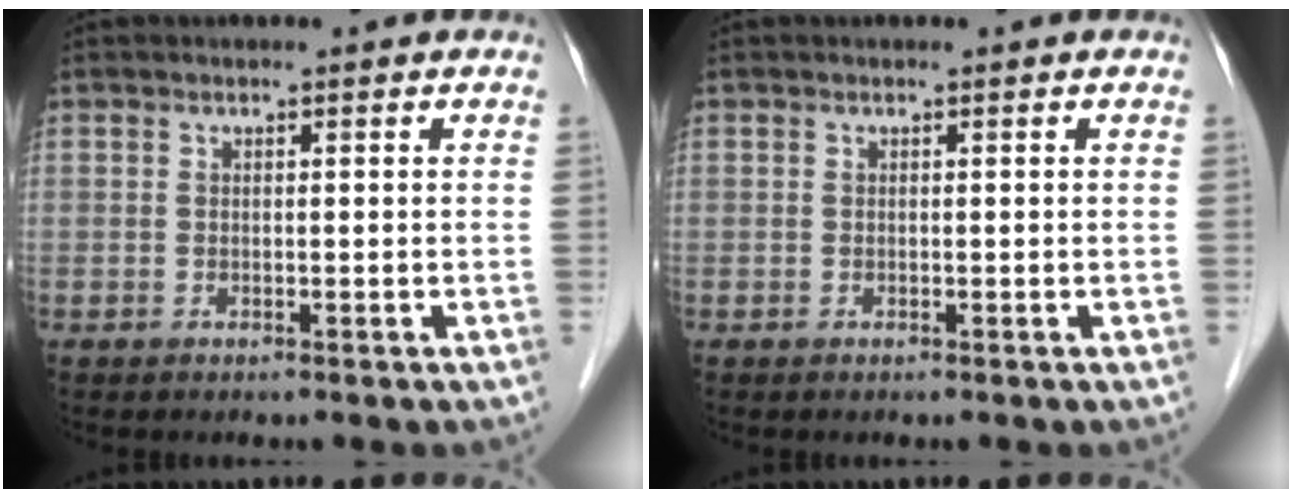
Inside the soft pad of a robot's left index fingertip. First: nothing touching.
{"total": 0.0}